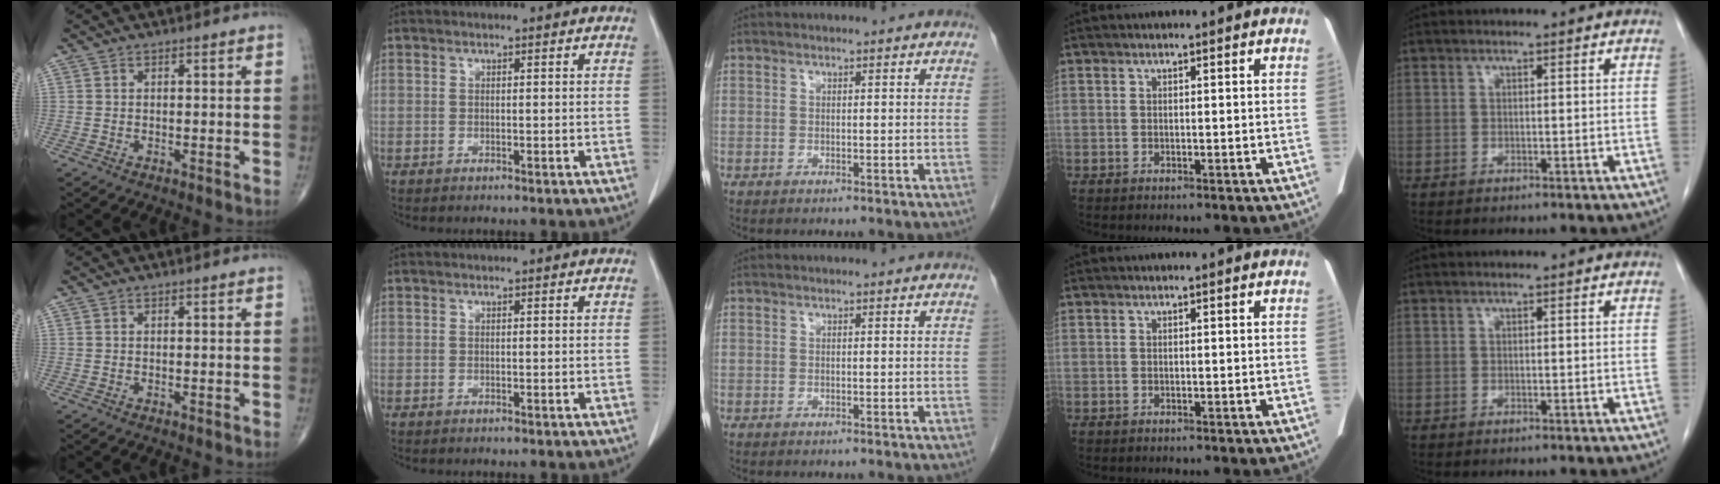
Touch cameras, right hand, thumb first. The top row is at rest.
{}